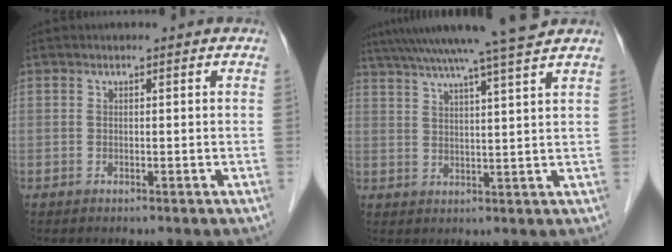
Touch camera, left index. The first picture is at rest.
{"total": 14.1, "force": [11.9, -1.7, 7.3], "torque": [-0.128, 0.007, 0.171]}